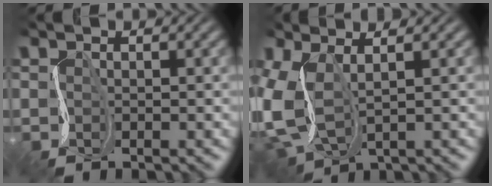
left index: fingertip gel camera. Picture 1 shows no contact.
{"total": 5.6, "force": [0.4, 2.7, 4.9], "torque": [-0.128, 0.001, 0.002]}